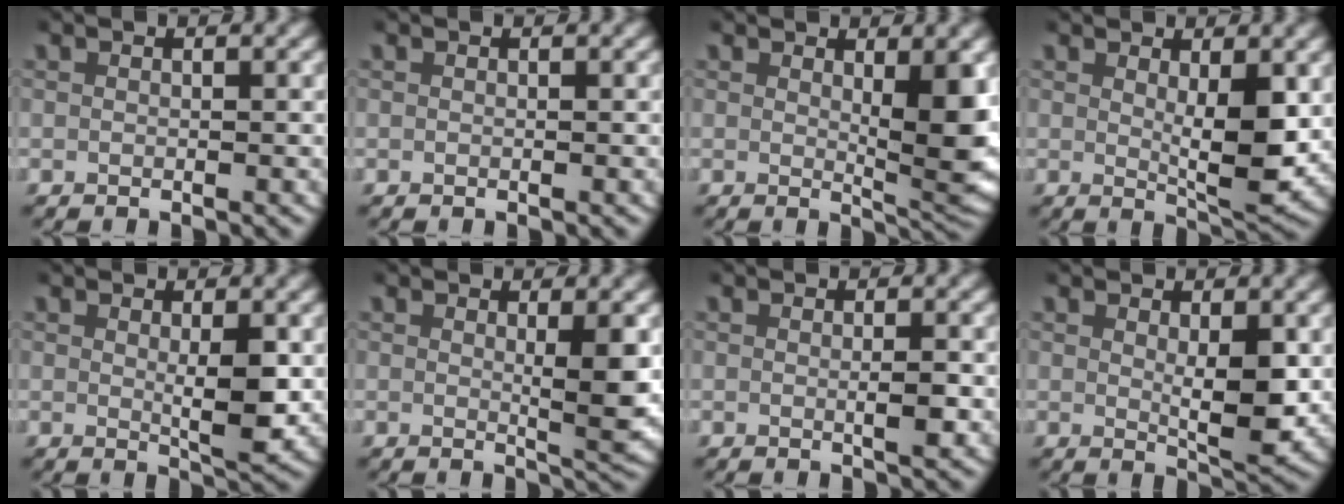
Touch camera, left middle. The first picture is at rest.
{"total": 0.0}
{"total": 5.1, "force": [1.1, 1.3, 4.8], "torque": [-0.063, -0.016, 0.023]}
{"total": 4.3, "force": [1.2, 1.0, 4.0], "torque": [-0.065, -0.021, 0.024]}
{"total": 3.2, "force": [0.5, 0.7, 3.1], "torque": [-0.048, -0.014, 0.011]}
{"total": 3.5, "force": [0.8, 0.5, 3.3], "torque": [-0.045, -0.011, 0.014]}
{"total": 1.3, "force": [-0.1, 0.1, 1.3], "torque": [-0.016, -0.003, -0.002]}
{"total": 3.7, "force": [0.9, 1.1, 3.5], "torque": [-0.055, -0.019, 0.018]}